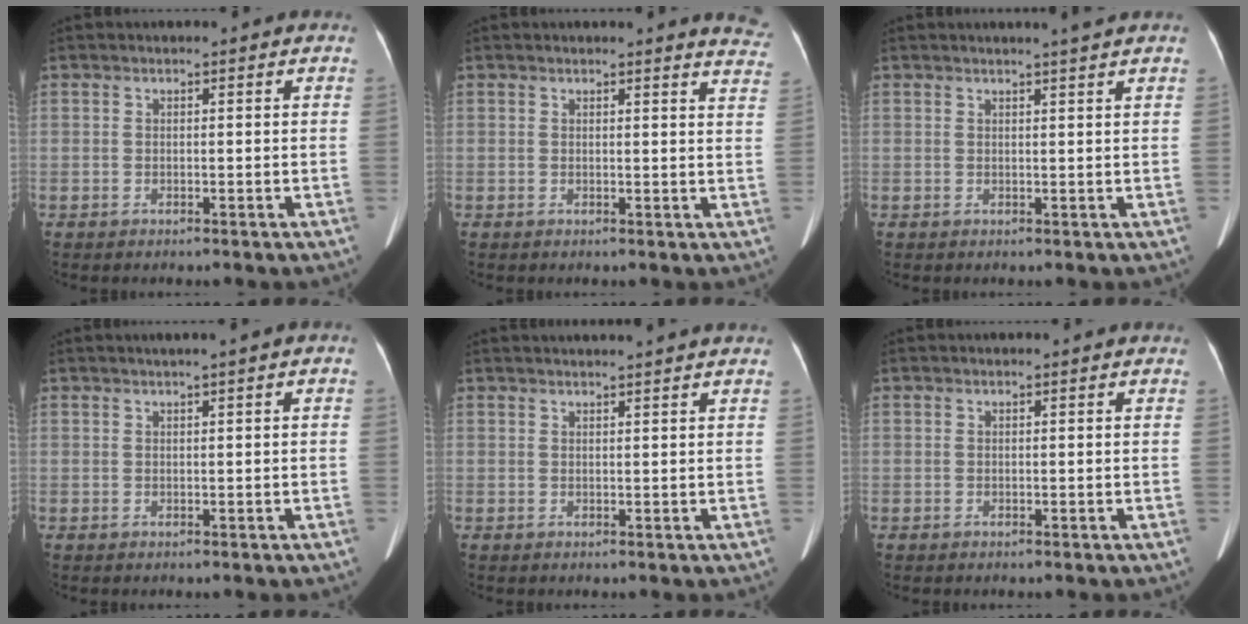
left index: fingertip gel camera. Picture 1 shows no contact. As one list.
[{"total": 5.7, "force": [5.6, 0.3, 1.3], "torque": [-0.001, -0.033, 0.027]}, {"total": 2.5, "force": [2.1, -0.8, 1.0], "torque": [-0.019, -0.003, 0.029]}, {"total": 1.5, "force": [0.5, 0.0, 1.4], "torque": [-0.024, 0.008, 0.011]}, {"total": 4.4, "force": [4.0, -0.9, 1.6], "torque": [-0.015, 0.019, 0.048]}, {"total": 0.0}]